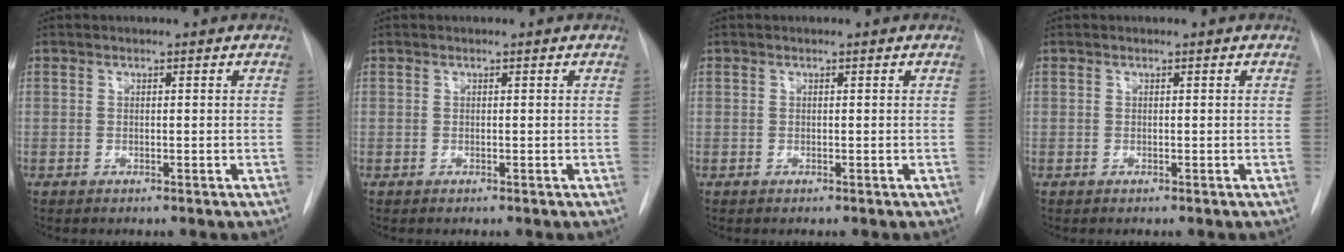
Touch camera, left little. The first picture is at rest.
{"total": 0.0}
{"total": 0.0}
{"total": 0.0}